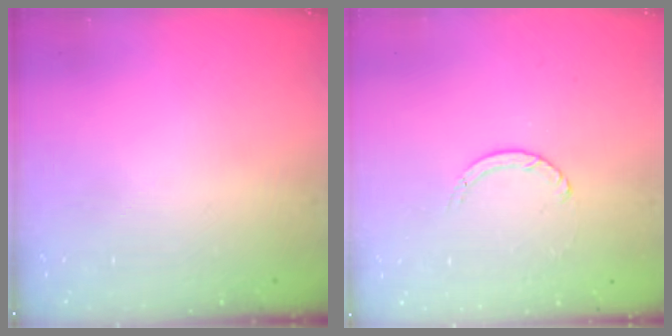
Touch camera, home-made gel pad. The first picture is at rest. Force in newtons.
{"total": 1.1, "press": 1.1, "slide": 0.1}